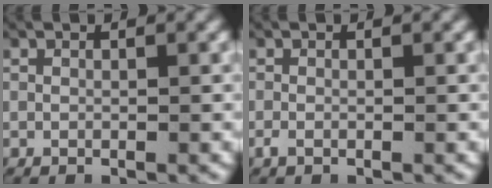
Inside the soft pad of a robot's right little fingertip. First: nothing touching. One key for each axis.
{"total": 0.7, "fx": -0.4, "fy": 0.4, "fz": 0.5, "tx": -0.010, "ty": -0.002, "tz": -0.008}